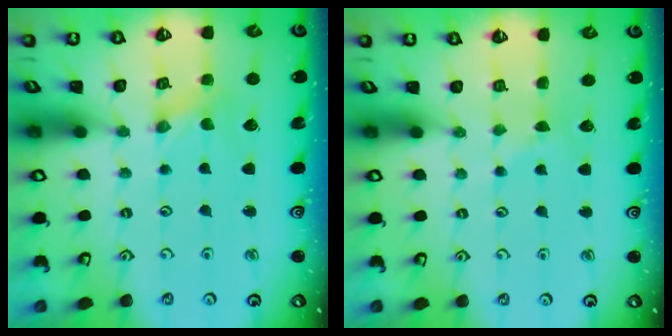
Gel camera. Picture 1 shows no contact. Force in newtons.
{"total": 3.0, "press": 3.0, "slide": 0.4}